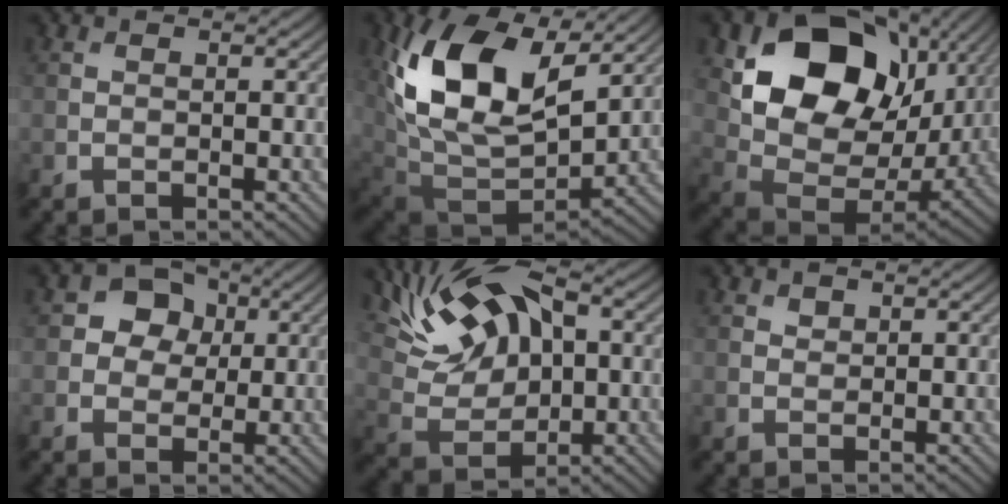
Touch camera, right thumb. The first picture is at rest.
{"total": 16.4, "force": [6.1, 9.7, 11.8], "torque": [-0.250, 0.003, 0.123]}
{"total": 18.0, "force": [5.7, 12.7, 11.4], "torque": [-0.226, -0.013, 0.127]}
{"total": 5.3, "force": [1.2, 4.6, 2.4], "torque": [-0.054, 0.010, 0.002]}
{"total": 11.4, "force": [4.2, 6.3, 8.5], "torque": [-0.180, 0.015, 0.073]}
{"total": 0.8, "force": [0.6, 0.5, 0.2], "torque": [-0.004, -0.004, 0.011]}